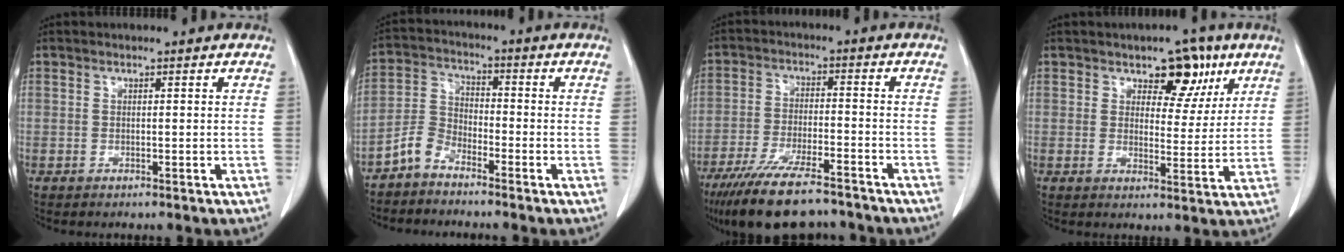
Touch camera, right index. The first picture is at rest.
{"total": 4.5, "force": [-3.8, 2.0, 1.5], "torque": [-0.036, 0.000, -0.086]}
{"total": 14.6, "force": [-11.8, 3.3, 7.9], "torque": [-0.149, -0.023, -0.194]}
{"total": 7.0, "force": [4.0, 4.0, 4.2], "torque": [-0.042, 0.003, 0.055]}